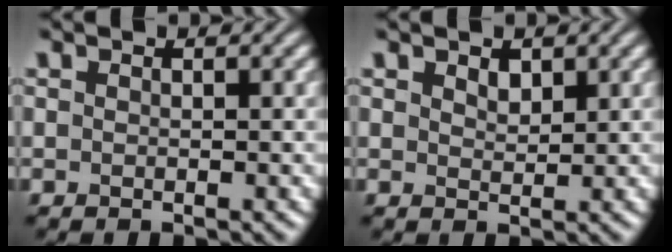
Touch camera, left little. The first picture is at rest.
{"total": 1.3, "force": [0.9, 0.7, 0.6], "torque": [-0.011, -0.001, 0.018]}